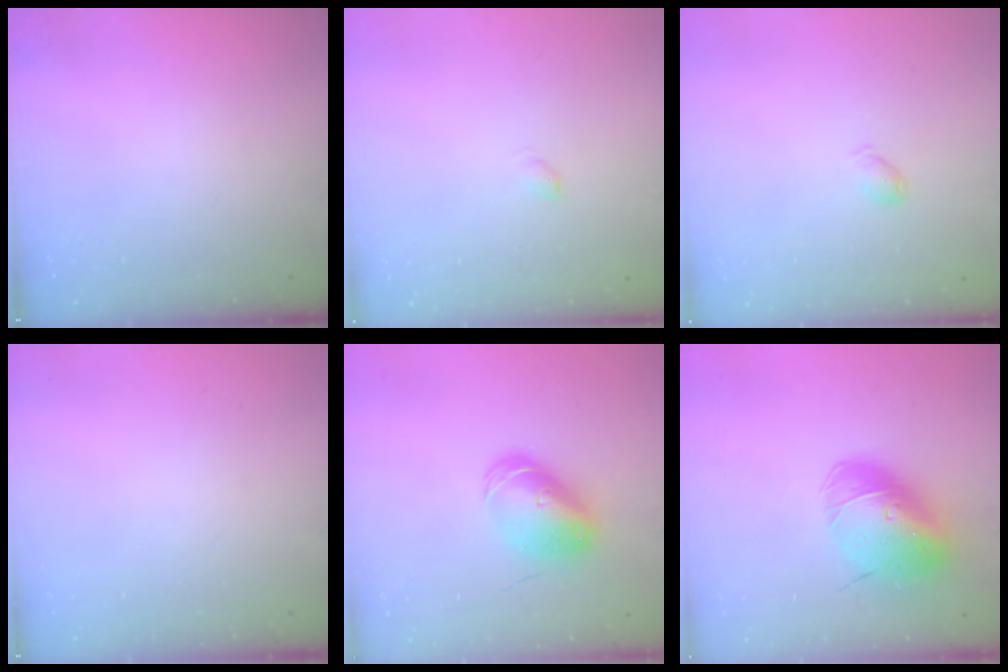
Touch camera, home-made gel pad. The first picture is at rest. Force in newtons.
{"total": 2.5, "press": 2.5, "slide": 0.4}
{"total": 3.2, "press": 3.1, "slide": 0.4}
{"total": 0.0}
{"total": 9.9, "press": 9.8, "slide": 1.4}
{"total": 12.7, "press": 12.5, "slide": 2.4}